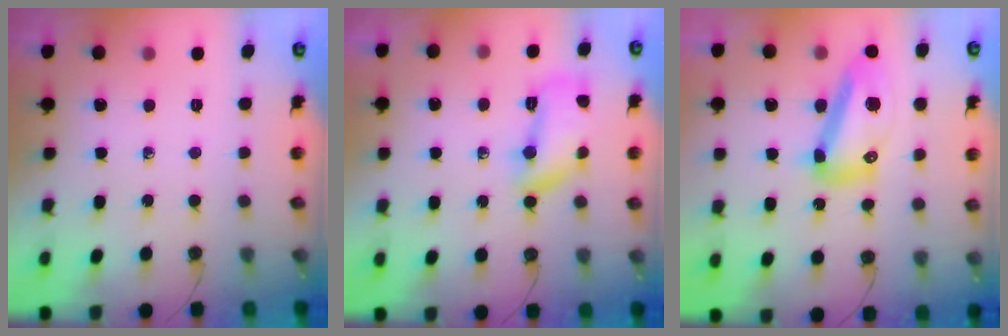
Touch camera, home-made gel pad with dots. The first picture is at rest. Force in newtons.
{"total": 10.7, "press": 10.6, "slide": 1.4}
{"total": 14.7, "press": 14.6, "slide": 1.6}